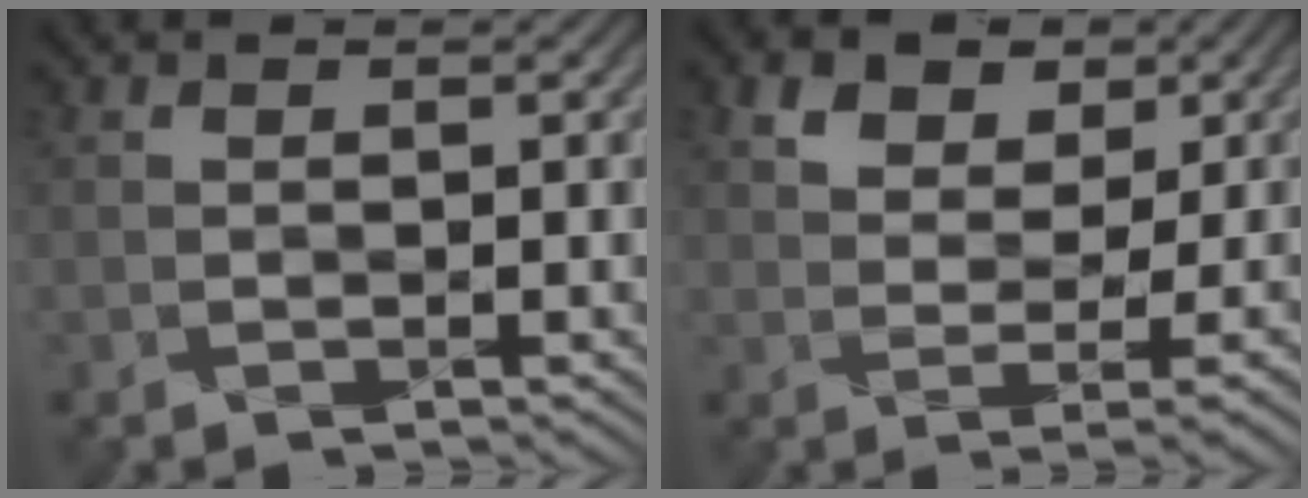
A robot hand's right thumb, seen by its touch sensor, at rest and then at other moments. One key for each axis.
{"total": 4.8, "fx": 2.2, "fy": 2.7, "fz": 3.2, "tx": -0.051, "ty": 0.006, "tz": 0.038}